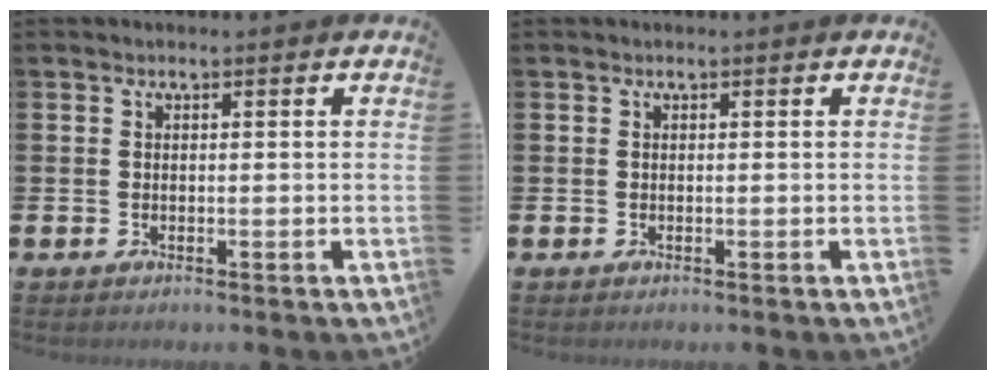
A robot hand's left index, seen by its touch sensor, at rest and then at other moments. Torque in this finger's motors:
{"motor_torque": [-0.07, 0.06, 0.03, 0.01]}